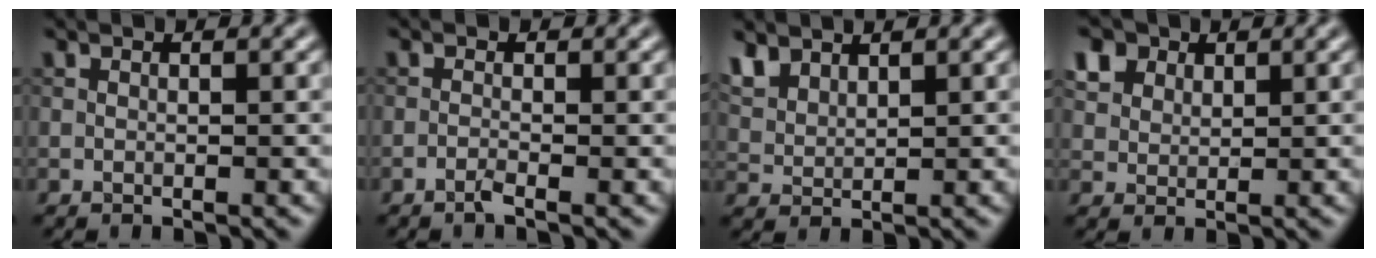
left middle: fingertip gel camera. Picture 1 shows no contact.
{"total": 0.8, "force": [-0.6, 0.1, 0.6], "torque": [-0.014, 0.001, -0.015]}
{"total": 3.3, "force": [2.5, 1.6, 1.4], "torque": [-0.040, 0.006, 0.056]}
{"total": 5.3, "force": [3.3, 3.5, 2.3], "torque": [-0.077, 0.008, 0.064]}